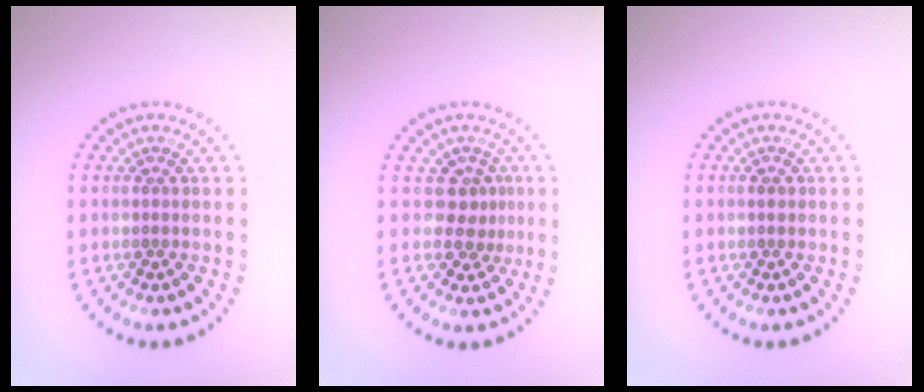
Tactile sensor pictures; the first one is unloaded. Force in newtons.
{"total": 2.3, "press": 1.5, "slide": 1.7}
{"total": 0.7, "press": 0.7, "slide": 0.0}